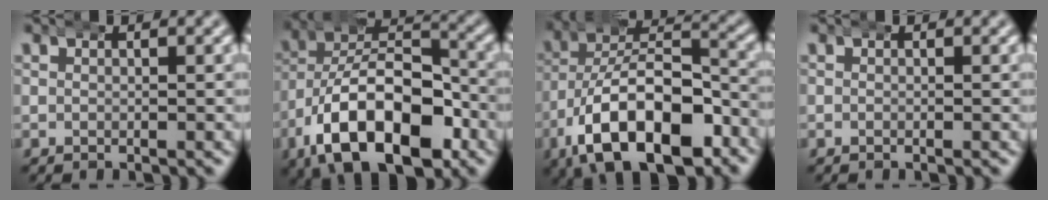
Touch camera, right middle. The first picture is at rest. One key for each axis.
{"total": 14.3, "fx": -4.6, "fy": 9.5, "fz": 9.5, "tx": -0.189, "ty": -0.045, "tz": -0.058}
{"total": 13.2, "fx": -5.7, "fy": 8.0, "fz": 8.8, "tx": -0.174, "ty": -0.046, "tz": -0.070}
{"total": 0.0}